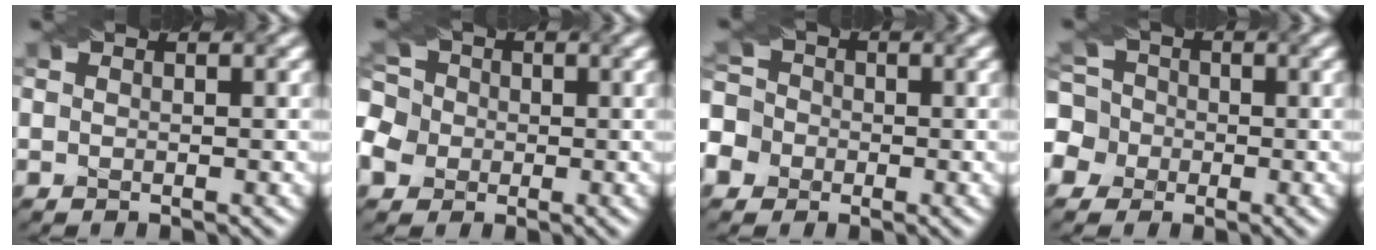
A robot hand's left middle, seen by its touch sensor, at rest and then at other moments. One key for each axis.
{"total": 7.6, "fx": -1.8, "fy": 6.5, "fz": 3.4, "tx": -0.076, "ty": 0.015, "tz": -0.063}
{"total": 8.1, "fx": -3.7, "fy": 6.9, "fz": 2.4, "tx": -0.062, "ty": 0.001, "tz": -0.096}
{"total": 7.0, "fx": -2.0, "fy": 6.5, "fz": 1.9, "tx": -0.048, "ty": 0.013, "tz": -0.067}